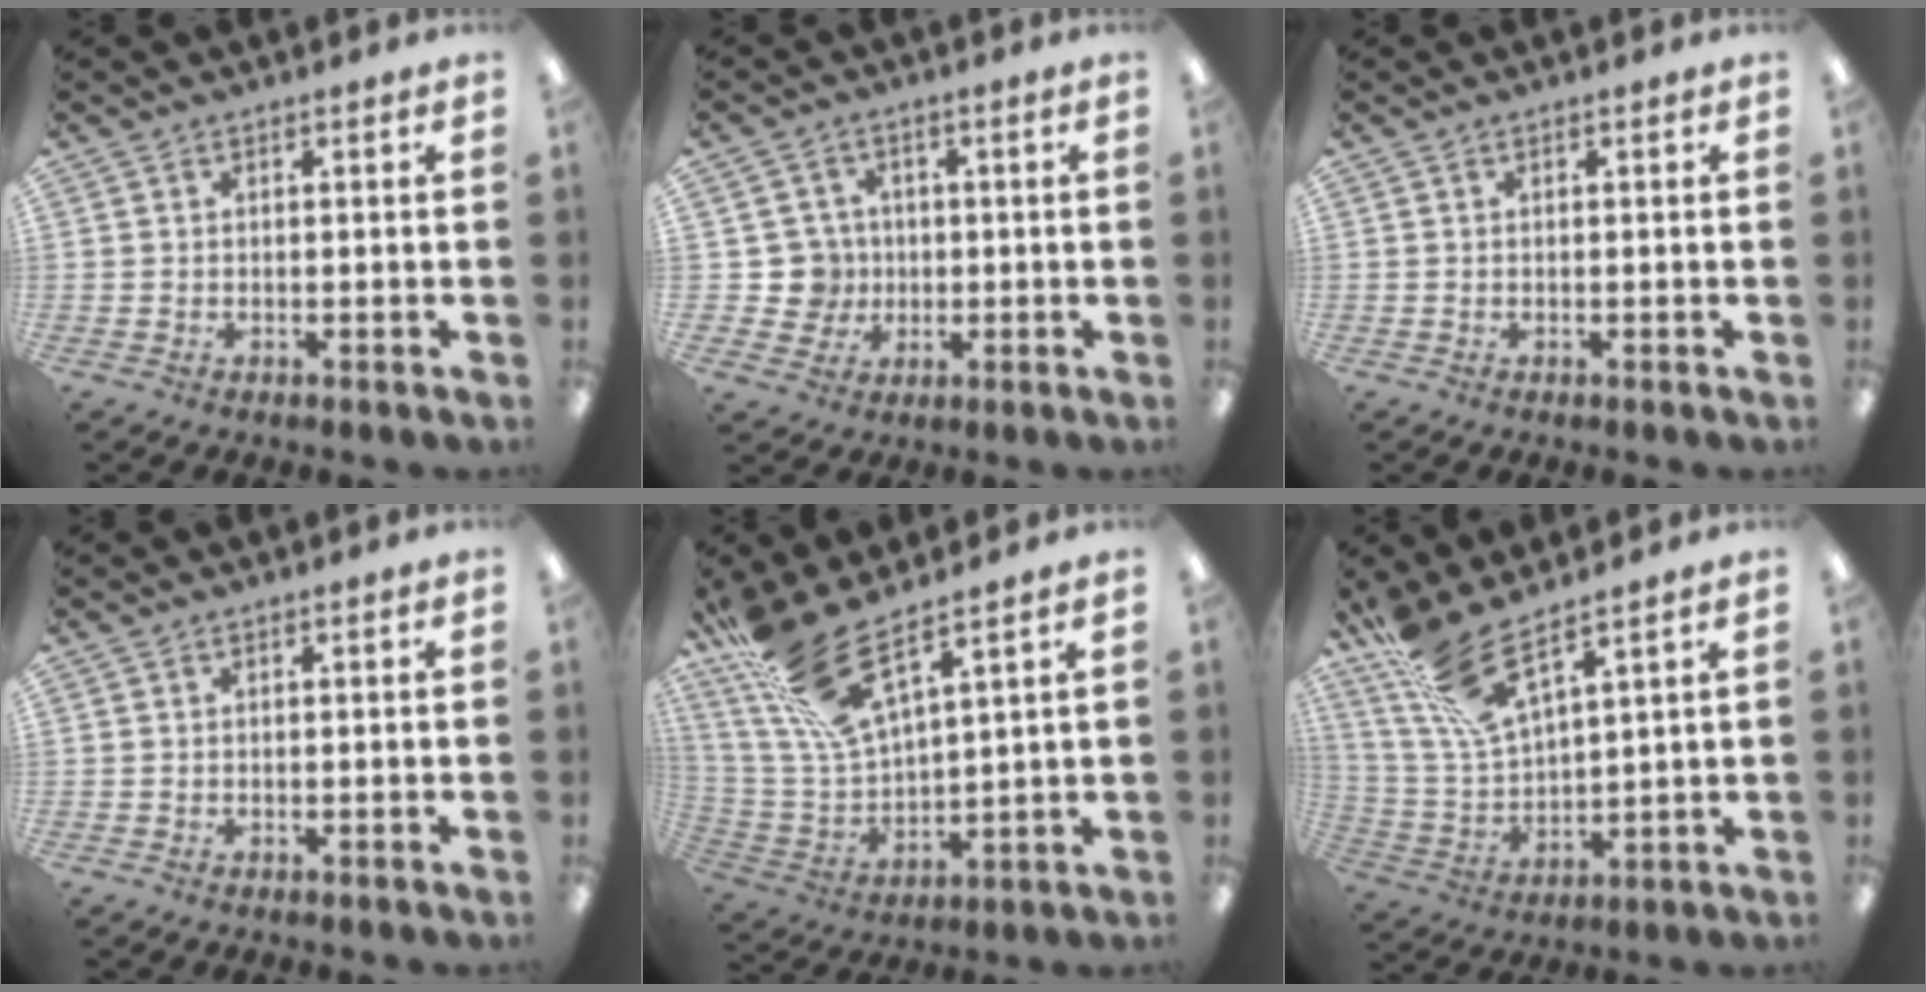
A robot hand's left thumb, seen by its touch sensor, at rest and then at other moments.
{"total": 7.0, "force": [0.0, 6.9, 1.0], "torque": [-0.022, 0.005, 0.006]}
{"total": 0.0}
{"total": 0.0}
{"total": 16.1, "force": [11.5, 4.3, 10.4], "torque": [-0.242, -0.059, 0.206]}
{"total": 13.7, "force": [10.1, 3.6, 8.5], "torque": [-0.196, -0.046, 0.185]}